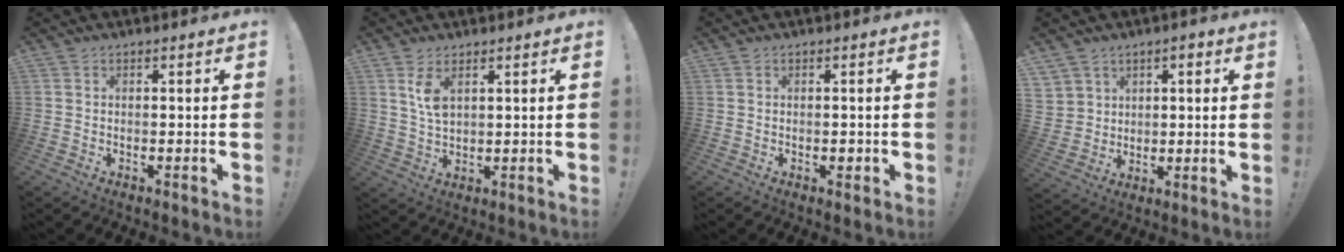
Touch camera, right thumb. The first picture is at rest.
{"total": 5.7, "force": [2.8, 2.5, 4.2], "torque": [-0.079, -0.018, 0.046]}
{"total": 1.0, "force": [-0.3, 0.8, 0.6], "torque": [-0.005, 0.002, -0.005]}
{"total": 6.9, "force": [2.8, 6.2, 0.9], "torque": [-0.006, -0.021, 0.057]}